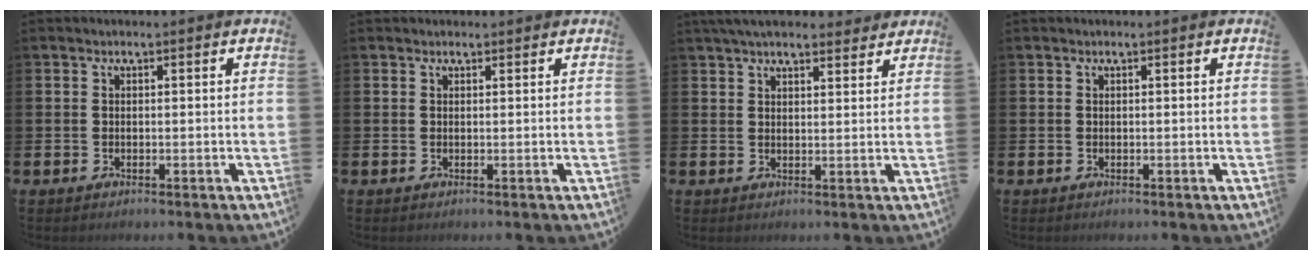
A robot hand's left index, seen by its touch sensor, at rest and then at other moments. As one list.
[{"total": 0.5, "force": [0.5, 0.2, 0.0], "torque": [0.008, -0.002, 0.007]}, {"total": 4.4, "force": [4.1, 0.9, 1.3], "torque": [-0.030, -0.012, 0.076]}, {"total": 0.0}]